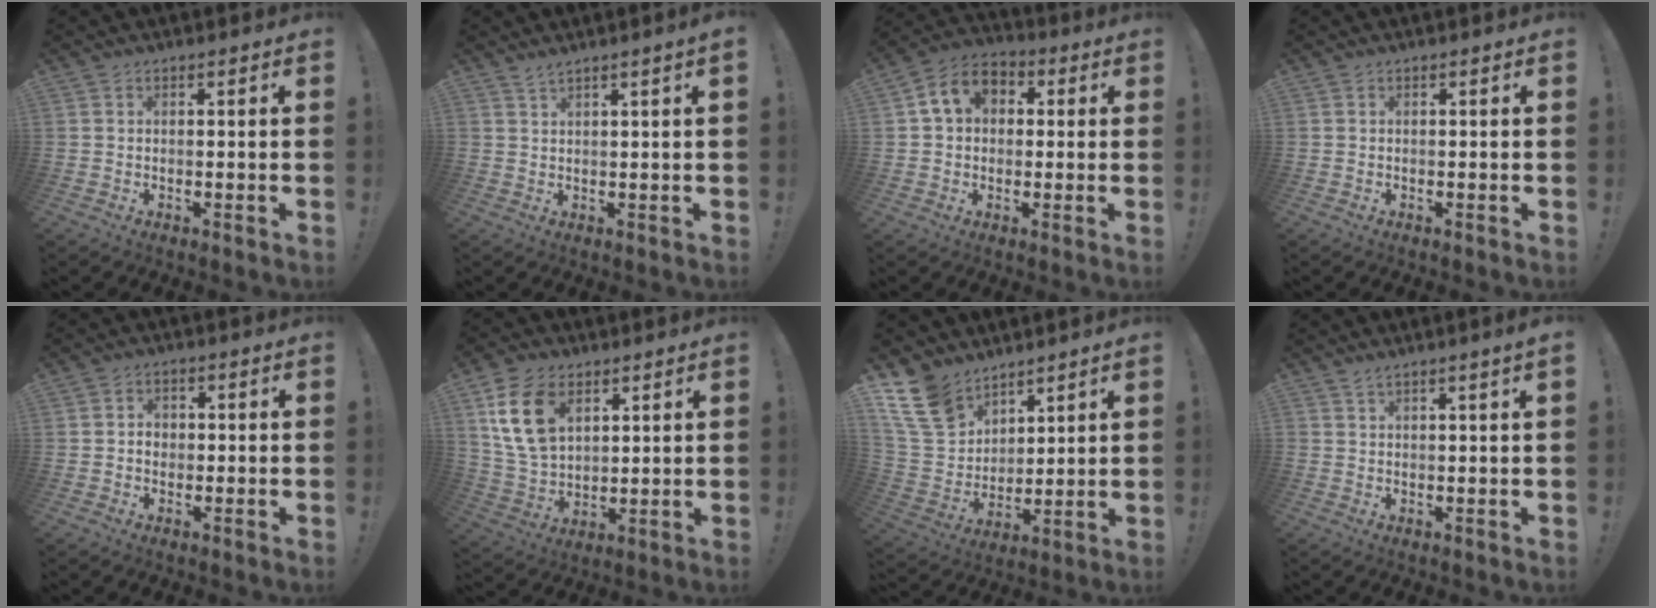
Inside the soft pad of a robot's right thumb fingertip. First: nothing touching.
{"total": 2.0, "force": [1.4, -0.5, 1.3], "torque": [-0.032, -0.007, 0.026]}
{"total": 9.4, "force": [2.6, 7.2, 5.4], "torque": [-0.079, 0.004, 0.053]}
{"total": 0.0}
{"total": 2.4, "force": [-0.2, 2.1, 1.2], "torque": [-0.006, -0.001, -0.008]}
{"total": 15.2, "force": [6.9, 9.9, 9.2], "torque": [-0.172, -0.020, 0.135]}
{"total": 16.0, "force": [11.0, 9.8, 6.3], "torque": [-0.138, -0.067, 0.217]}
{"total": 1.9, "force": [1.4, -0.5, 1.2], "torque": [-0.022, -0.009, 0.023]}